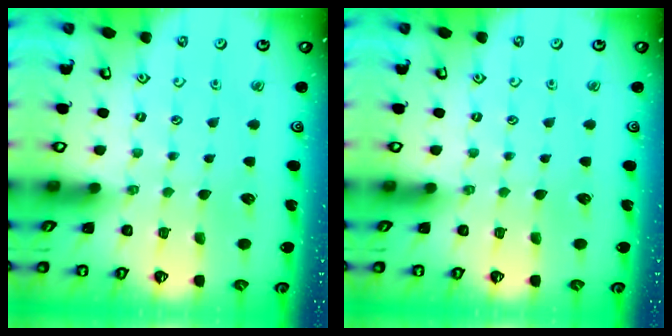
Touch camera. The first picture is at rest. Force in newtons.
{"total": 0.0}